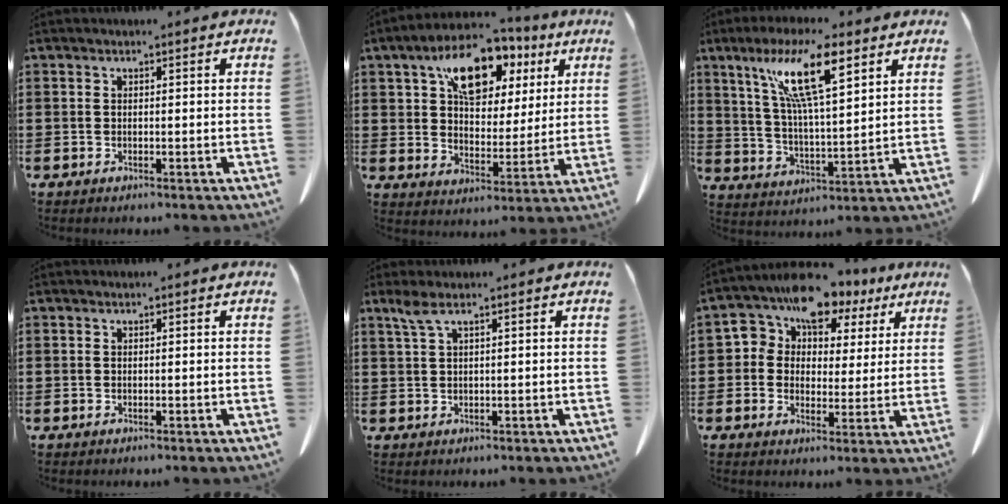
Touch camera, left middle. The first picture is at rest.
{"total": 12.7, "force": [6.9, 6.9, 8.1], "torque": [-0.142, -0.008, 0.118]}
{"total": 11.9, "force": [7.1, 2.3, 9.3], "torque": [-0.195, -0.009, 0.122]}
{"total": 0.0}
{"total": 1.9, "force": [0.9, 0.2, 1.6], "torque": [-0.036, 0.000, 0.017]}
{"total": 5.2, "force": [3.2, 3.9, 1.3], "torque": [-0.049, -0.013, 0.050]}